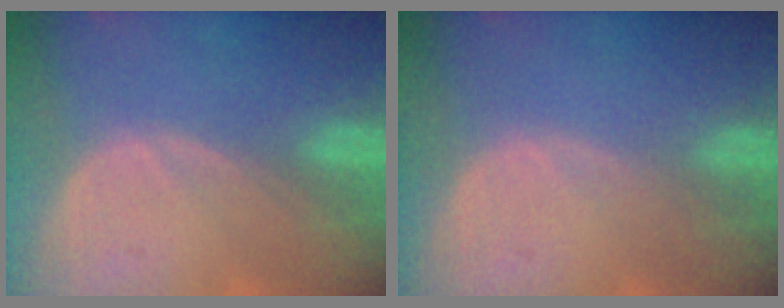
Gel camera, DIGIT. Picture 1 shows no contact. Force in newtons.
{"total": 0.0}